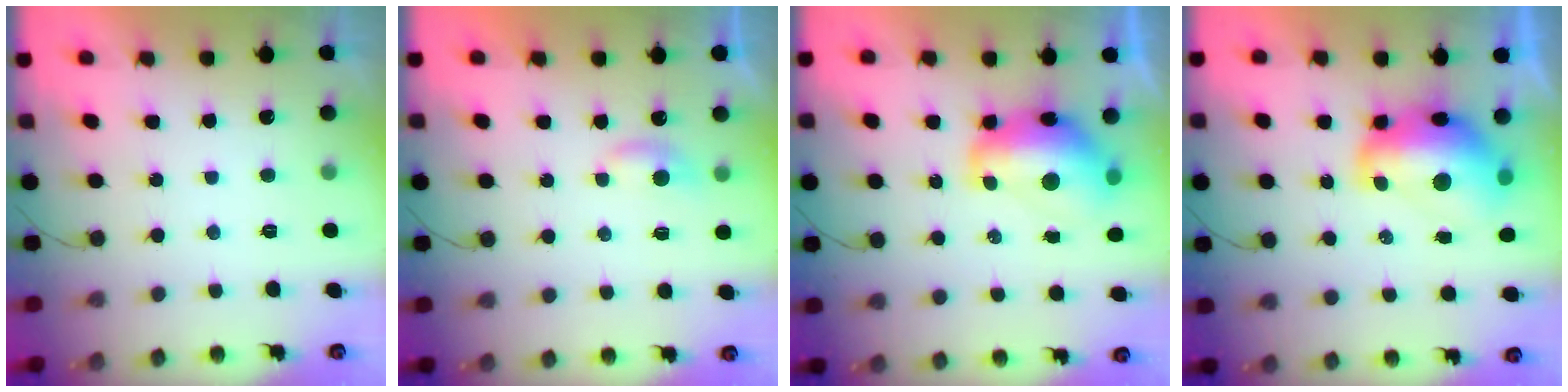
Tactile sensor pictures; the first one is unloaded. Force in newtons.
{"total": 4.1, "press": 4.1, "slide": 0.5}
{"total": 13.6, "press": 13.5, "slide": 1.3}
{"total": 13.4, "press": 13.3, "slide": 1.0}